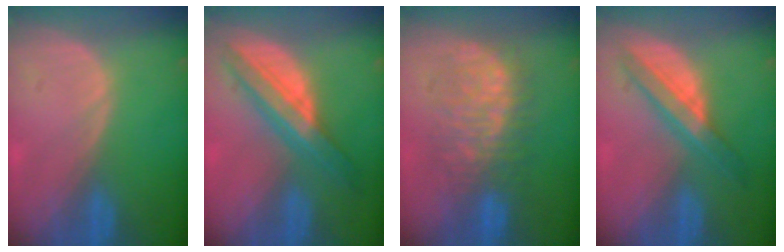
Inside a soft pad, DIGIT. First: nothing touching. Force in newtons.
{"total": 8.0, "press": 8.0, "slide": 0.6}
{"total": 8.6, "press": 8.6, "slide": 0.4}
{"total": 6.0, "press": 6.0, "slide": 0.1}